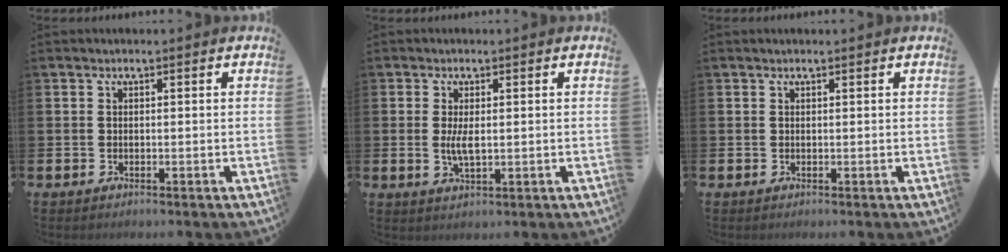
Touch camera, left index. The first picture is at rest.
{"total": 3.1, "force": [0.3, 1.1, 2.9], "torque": [-0.048, -0.002, 0.002]}
{"total": 0.0}